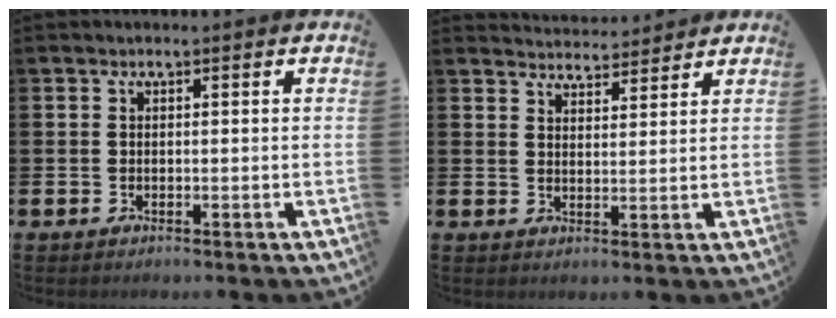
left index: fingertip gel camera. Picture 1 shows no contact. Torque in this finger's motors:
{"motor_torque": [0.55, -0.53, 0.03, 0.00]}